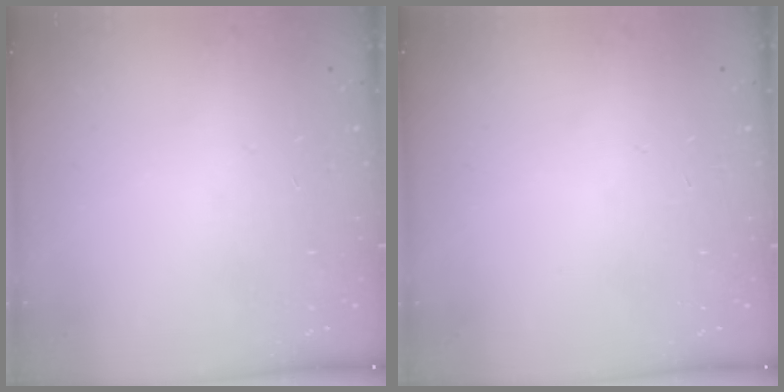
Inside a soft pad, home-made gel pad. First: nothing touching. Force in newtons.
{"total": 0.0}